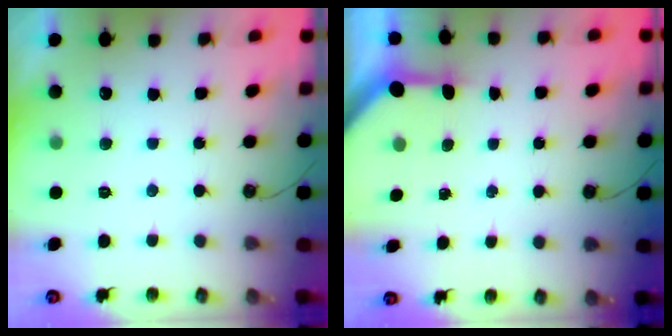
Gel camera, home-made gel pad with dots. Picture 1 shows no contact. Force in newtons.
{"total": 3.3, "press": 3.2, "slide": 0.4}